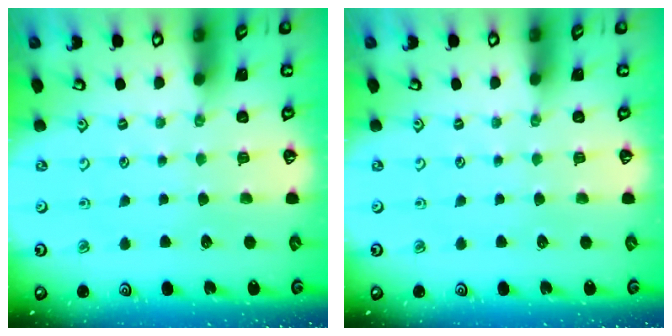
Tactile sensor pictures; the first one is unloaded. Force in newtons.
{"total": 0.0}